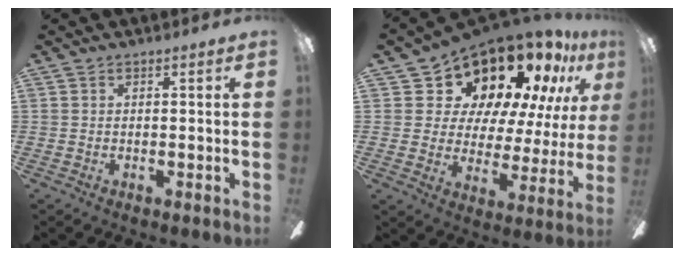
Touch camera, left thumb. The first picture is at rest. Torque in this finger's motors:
{"motor_torque": [1.62, 3.39, 1.40, -1.37, 0.10]}